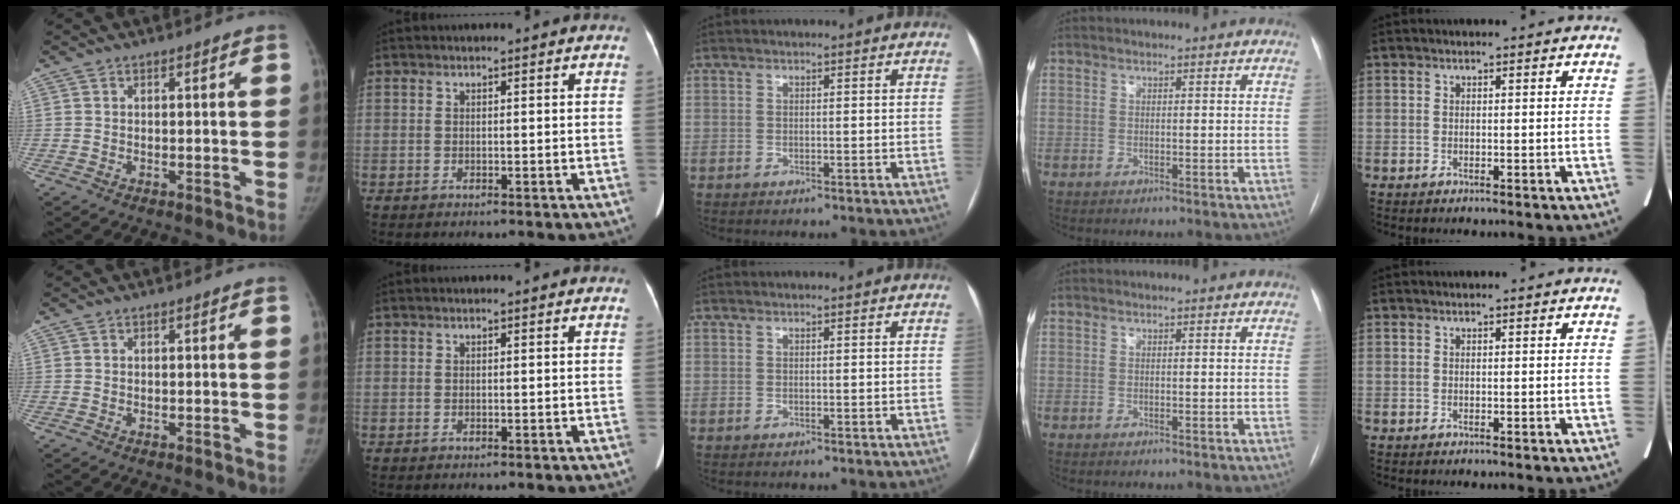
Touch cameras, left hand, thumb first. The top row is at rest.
{}